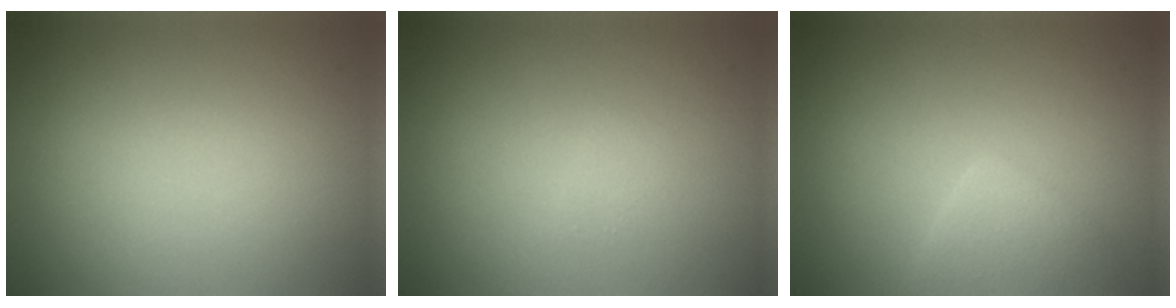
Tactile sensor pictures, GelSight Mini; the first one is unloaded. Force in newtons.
{"total": 0.6, "press": 0.6, "slide": 0.0}
{"total": 2.3, "press": 2.3, "slide": 0.1}